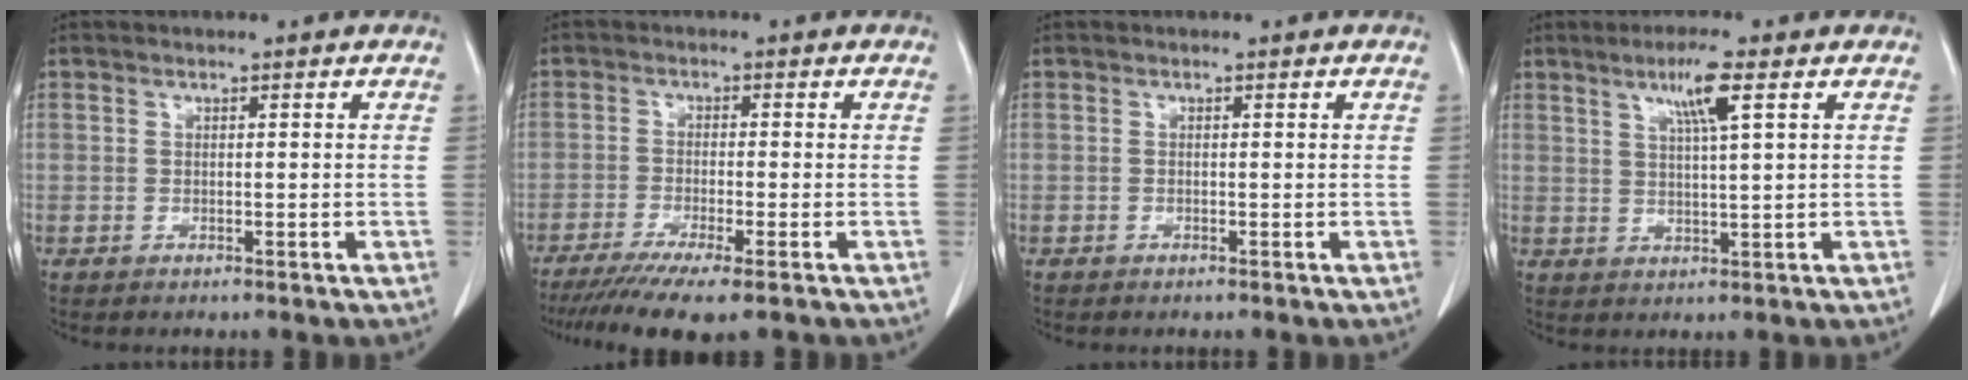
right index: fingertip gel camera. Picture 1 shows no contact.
{"total": 8.6, "force": [-6.2, 0.5, 6.0], "torque": [-0.095, -0.019, -0.099]}
{"total": 0.0}
{"total": 5.6, "force": [2.8, -0.1, 4.9], "torque": [-0.088, 0.001, 0.049]}